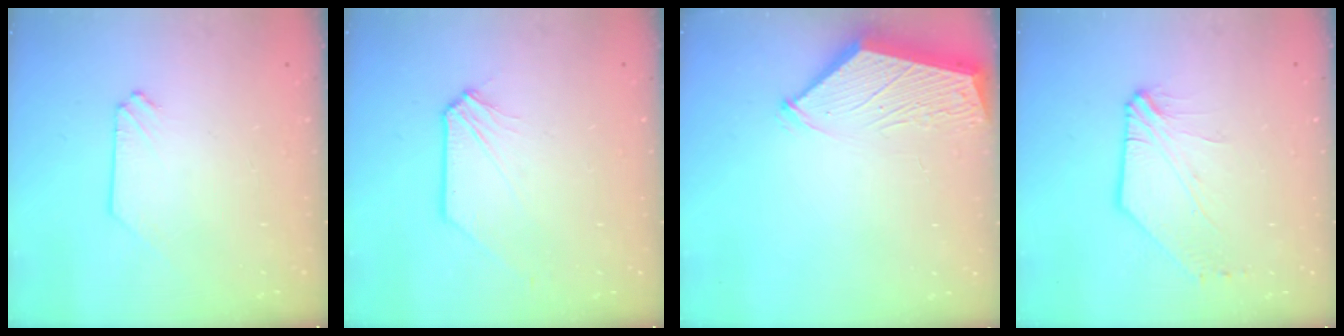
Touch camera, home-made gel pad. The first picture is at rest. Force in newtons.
{"total": 1.2, "press": 1.1, "slide": 0.2}
{"total": 3.0, "press": 3.0, "slide": 0.3}
{"total": 4.1, "press": 4.1, "slide": 0.2}